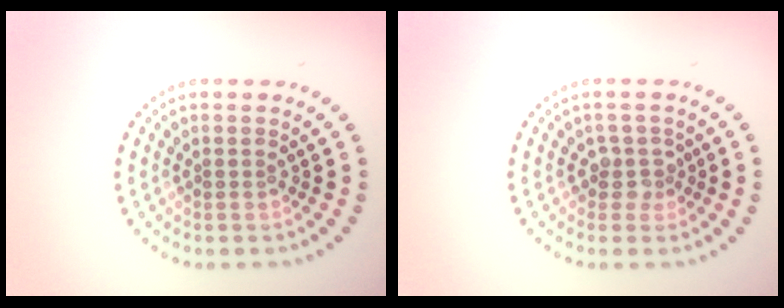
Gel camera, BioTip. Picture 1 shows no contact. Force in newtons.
{"total": 1.8, "press": 1.4, "slide": 1.1}